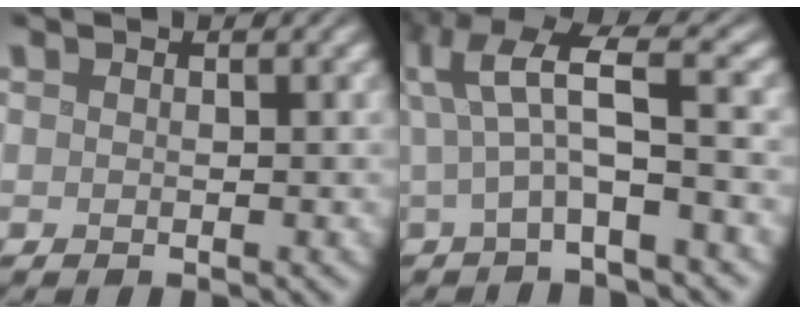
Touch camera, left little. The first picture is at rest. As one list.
[{"total": 6.5, "force": [0.9, 1.4, 6.3], "torque": [-0.122, 0.012, 0.008]}]